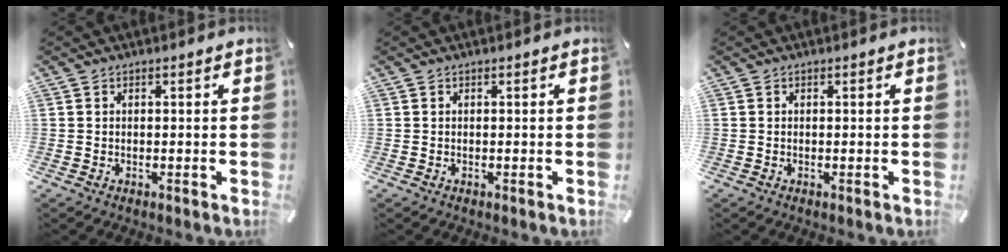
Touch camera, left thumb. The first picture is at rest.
{"total": 0.0}
{"total": 0.0}